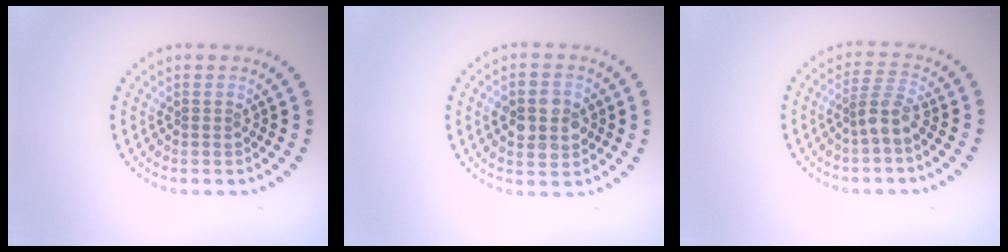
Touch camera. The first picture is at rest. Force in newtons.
{"total": 4.4, "press": 4.4, "slide": 0.1}
{"total": 2.4, "press": 1.8, "slide": 1.6}